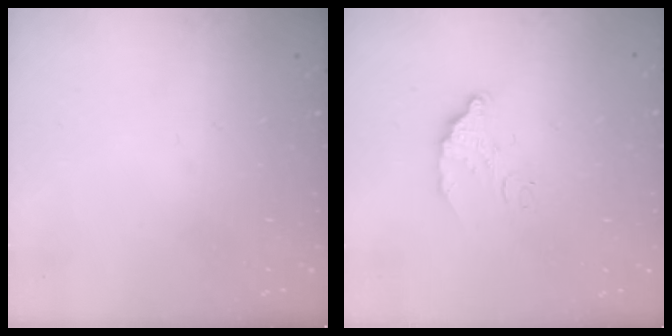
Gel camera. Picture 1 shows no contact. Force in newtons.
{"total": 6.7, "press": 6.7, "slide": 0.3}